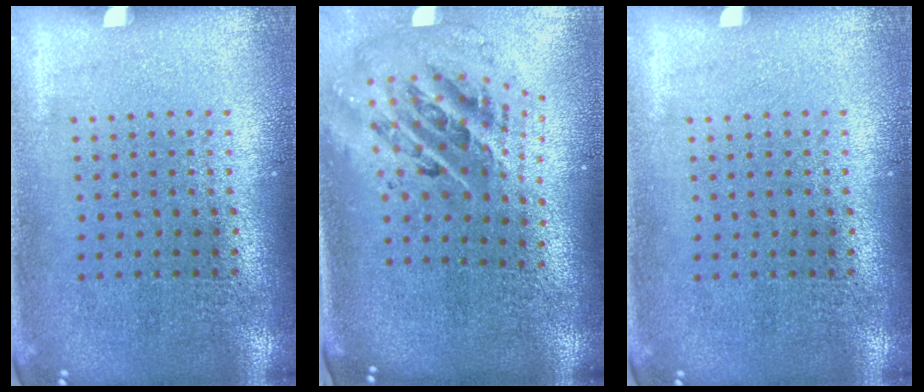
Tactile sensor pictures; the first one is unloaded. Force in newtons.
{"total": 2.4, "press": 1.6, "slide": 1.7}
{"total": 0.0}